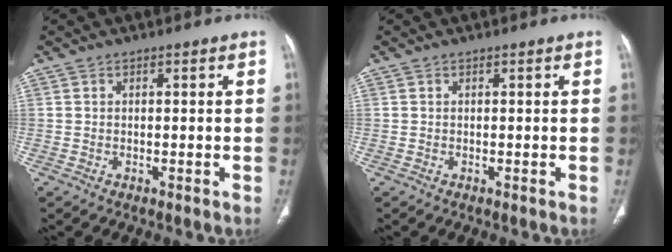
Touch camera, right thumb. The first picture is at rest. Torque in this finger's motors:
{"motor_torque": [-0.03, 0.04, -0.01, 0.01, 0.00]}